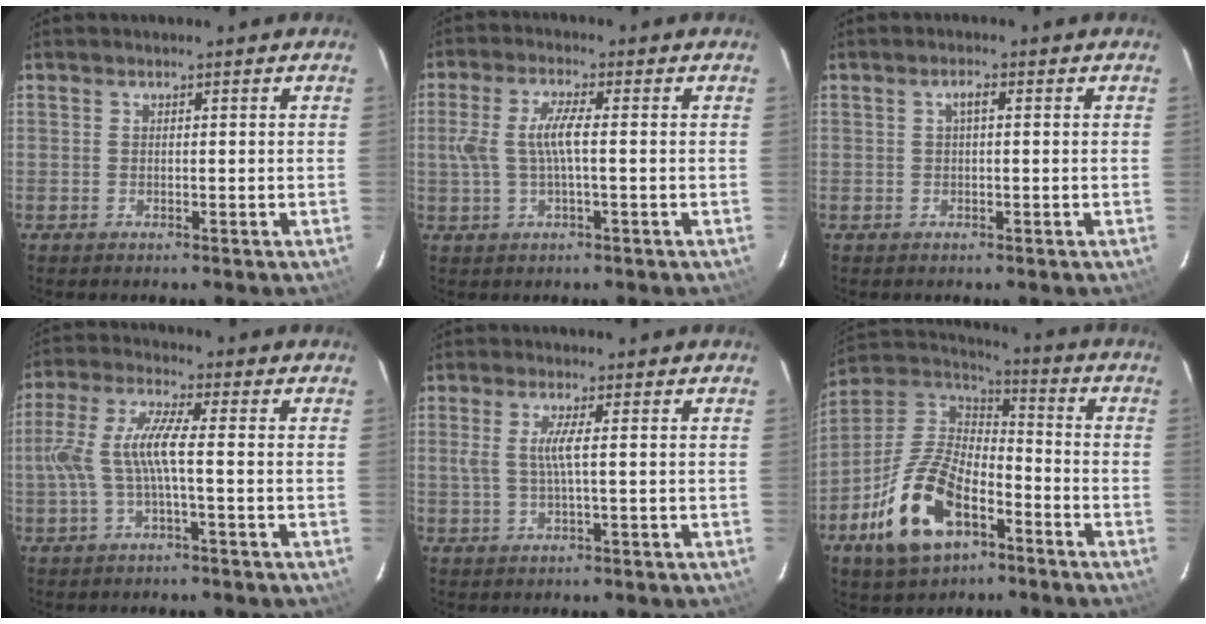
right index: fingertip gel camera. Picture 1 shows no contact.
{"total": 6.1, "force": [-0.1, 1.4, 5.9], "torque": [-0.122, 0.006, 0.002]}
{"total": 1.4, "force": [0.2, 0.4, 1.4], "torque": [-0.026, 0.007, 0.002]}
{"total": 8.1, "force": [-1.4, 1.1, 7.9], "torque": [-0.175, 0.007, -0.021]}
{"total": 3.4, "force": [0.3, -0.2, 3.3], "torque": [-0.065, 0.004, 0.009]}
{"total": 18.0, "force": [-8.7, 9.4, 12.6], "torque": [-0.272, 0.001, -0.156]}